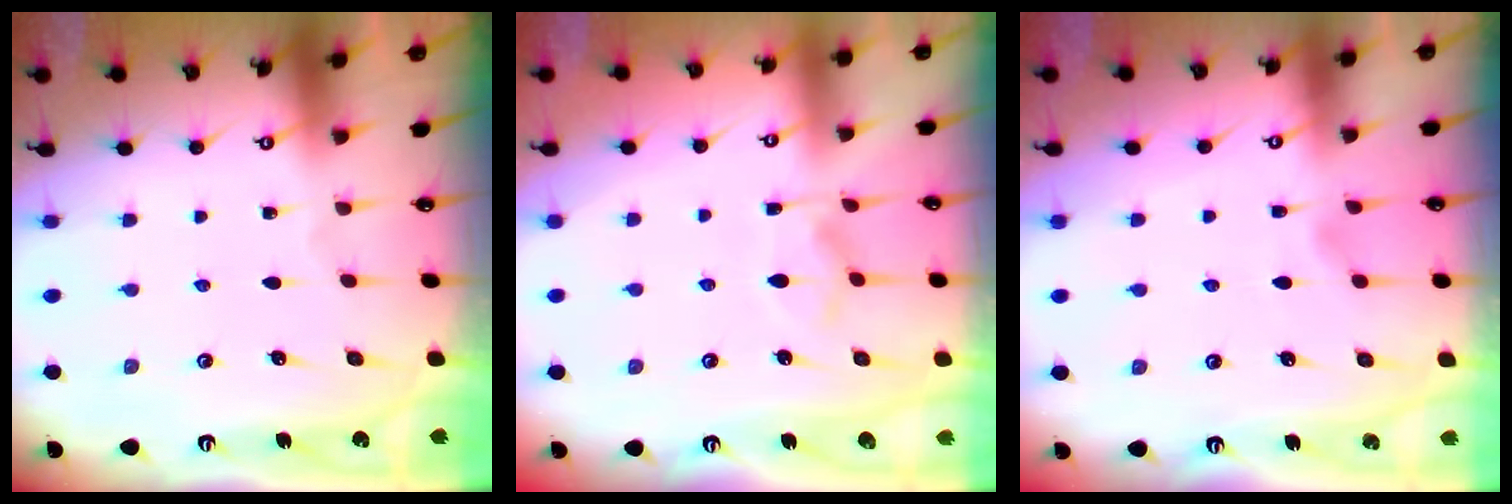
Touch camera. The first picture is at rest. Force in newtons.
{"total": 6.9, "press": 6.9, "slide": 1.0}
{"total": 1.0, "press": 0.0, "slide": 1.0}